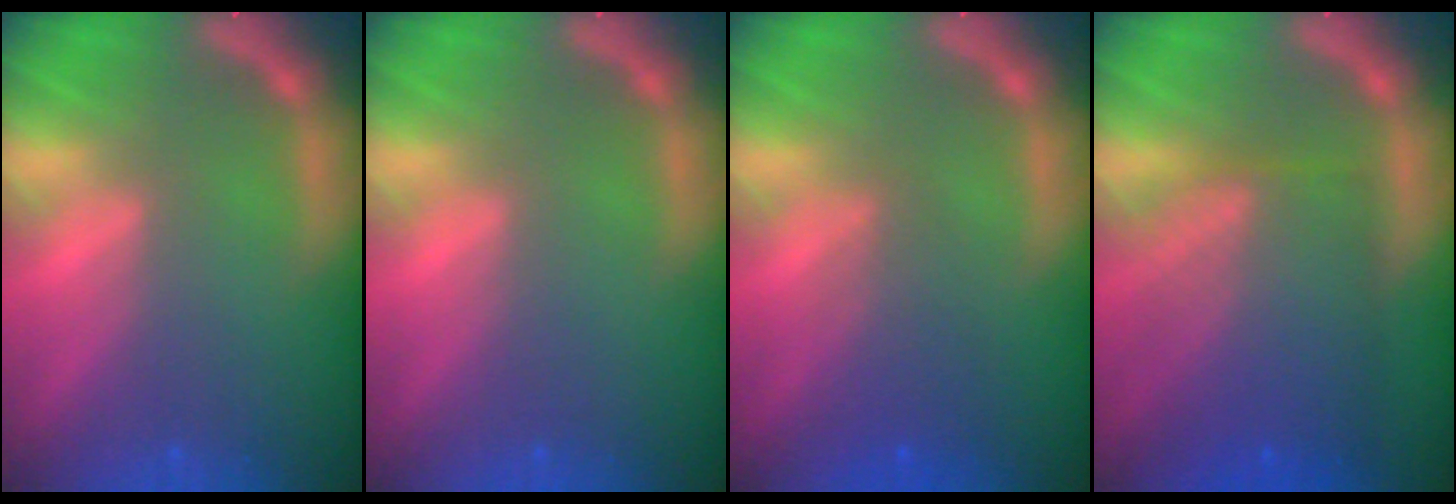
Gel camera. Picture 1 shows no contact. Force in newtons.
{"total": 0.0}
{"total": 3.0}
{"total": 8.6}